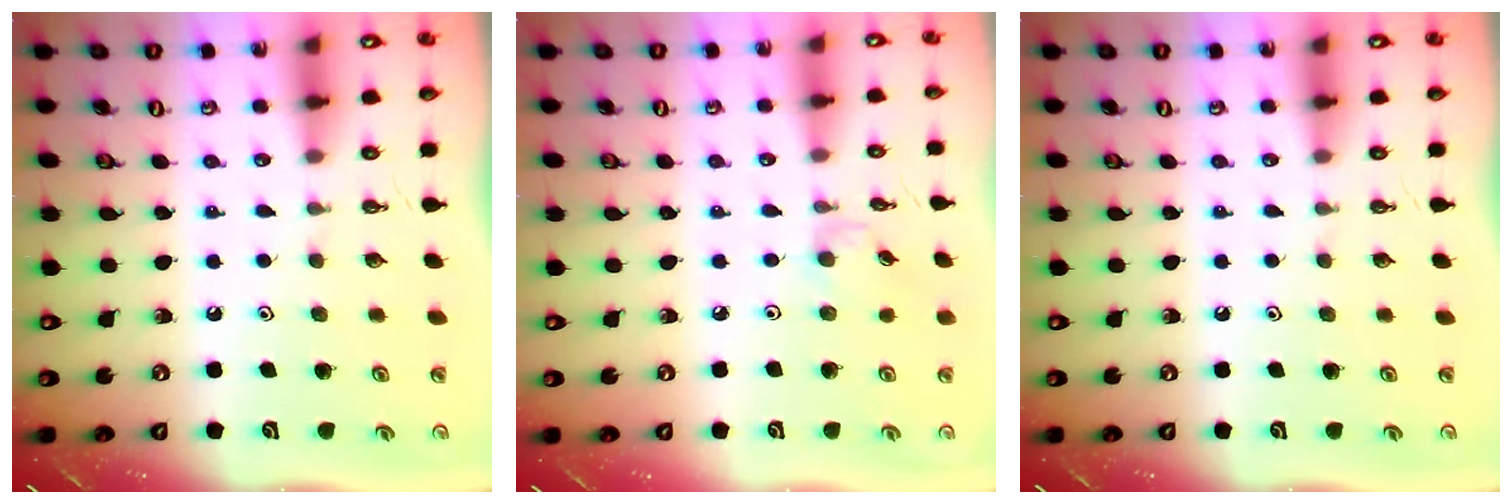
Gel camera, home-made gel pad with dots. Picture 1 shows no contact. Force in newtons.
{"total": 1.9, "press": 1.9, "slide": 0.4}
{"total": 0.0}